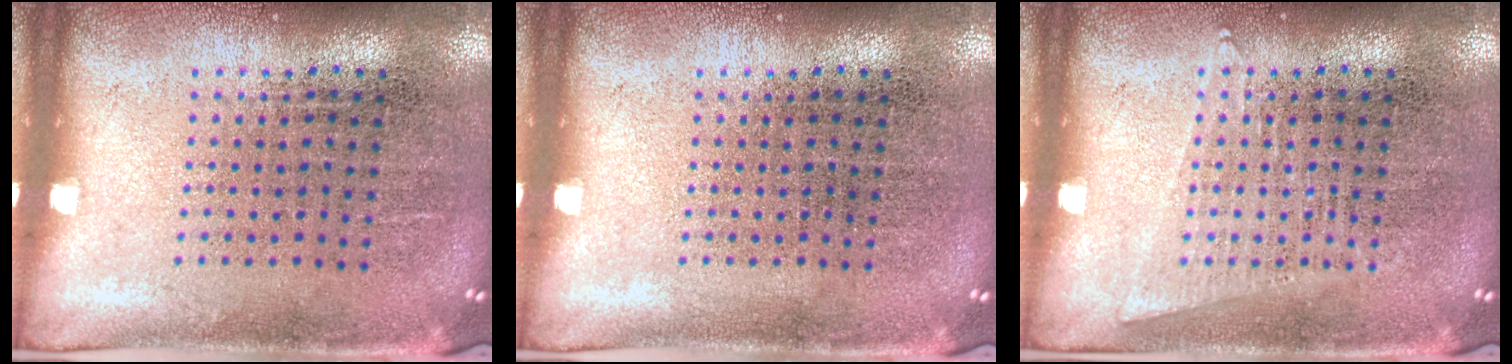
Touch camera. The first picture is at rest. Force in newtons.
{"total": 0.0}
{"total": 1.0, "press": 1.0, "slide": 0.1}